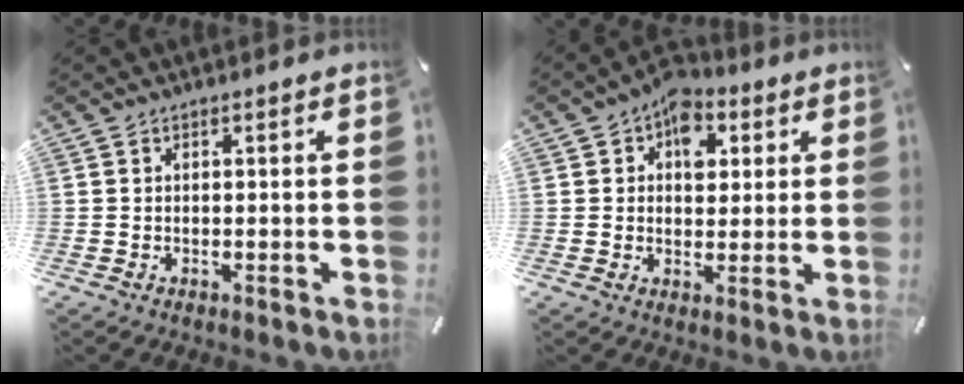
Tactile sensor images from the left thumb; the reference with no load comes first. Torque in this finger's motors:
{"motor_torque": [1.59, 1.77, 0.80, -0.77, 0.19]}